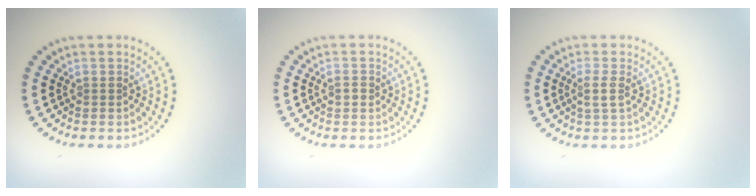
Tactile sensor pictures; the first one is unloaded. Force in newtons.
{"total": 1.0, "press": 0.9, "slide": 0.3}
{"total": 1.5, "press": 1.3, "slide": 0.8}